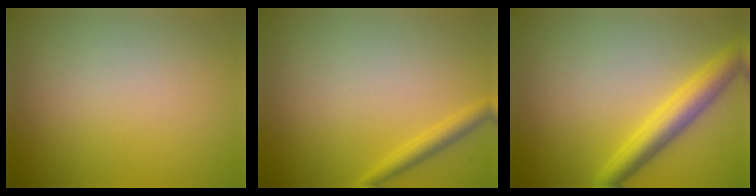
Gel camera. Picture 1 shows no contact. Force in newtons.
{"total": 1.6, "press": 1.6, "slide": 0.1}
{"total": 4.0, "press": 4.0, "slide": 0.1}